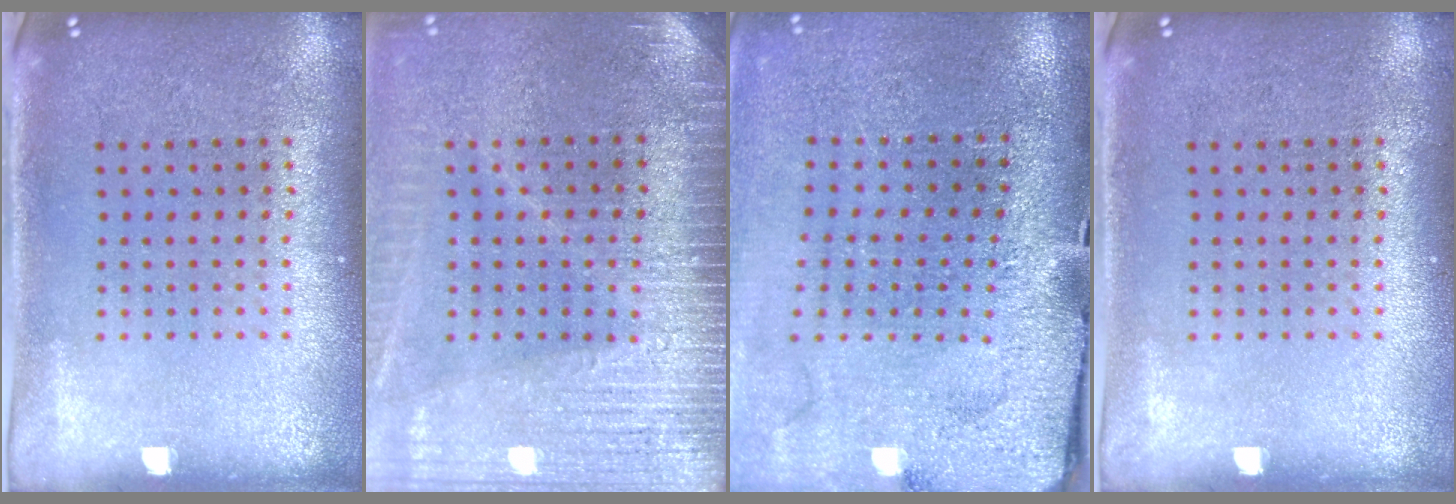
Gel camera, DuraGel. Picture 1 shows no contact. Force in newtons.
{"total": 3.6, "press": 3.1, "slide": 1.9}
{"total": 3.1, "press": 2.9, "slide": 1.3}
{"total": 0.0}